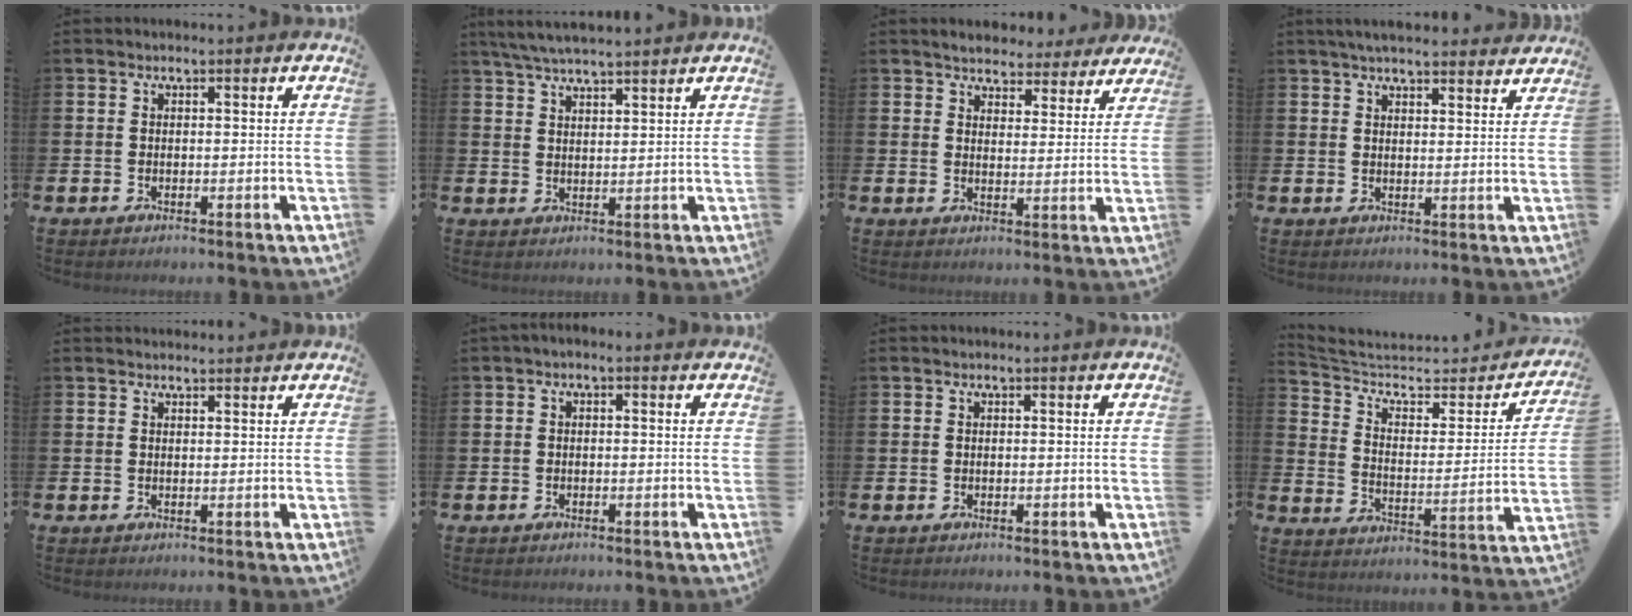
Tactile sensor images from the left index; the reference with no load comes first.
{"total": 4.7, "force": [4.5, 0.3, 1.5], "torque": [-0.037, -0.014, 0.081]}
{"total": 4.4, "force": [4.2, 1.3, 0.2], "torque": [-0.009, -0.028, 0.071]}
{"total": 4.3, "force": [4.1, 0.6, 1.2], "torque": [-0.028, -0.013, 0.075]}
{"total": 1.2, "force": [1.2, 0.2, 0.1], "torque": [0.010, -0.003, 0.020]}
{"total": 0.8, "force": [-0.5, 0.3, 0.5], "torque": [-0.006, -0.003, -0.012]}
{"total": 0.0}
{"total": 6.4, "force": [5.0, 2.9, 2.7], "torque": [-0.074, -0.039, 0.078]}